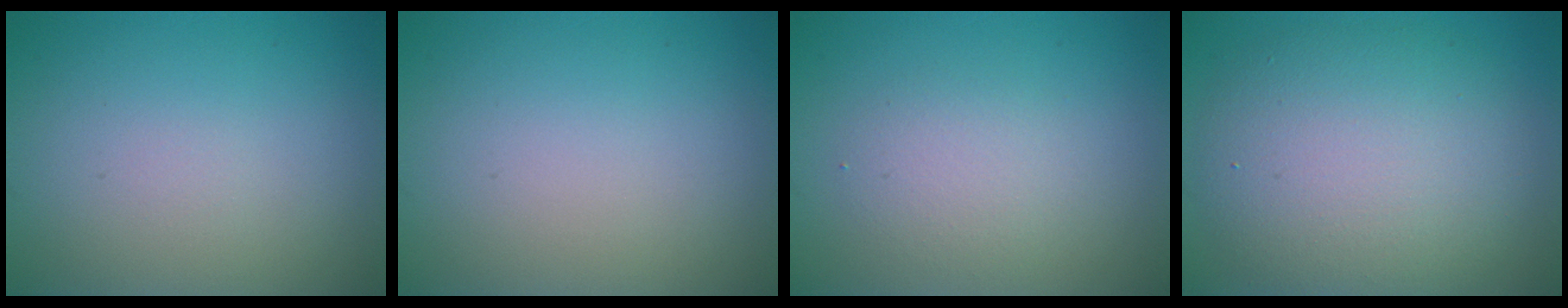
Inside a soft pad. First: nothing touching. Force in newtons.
{"total": 0.0}
{"total": 2.3, "press": 2.3, "slide": 0.2}
{"total": 8.6, "press": 8.6, "slide": 0.6}